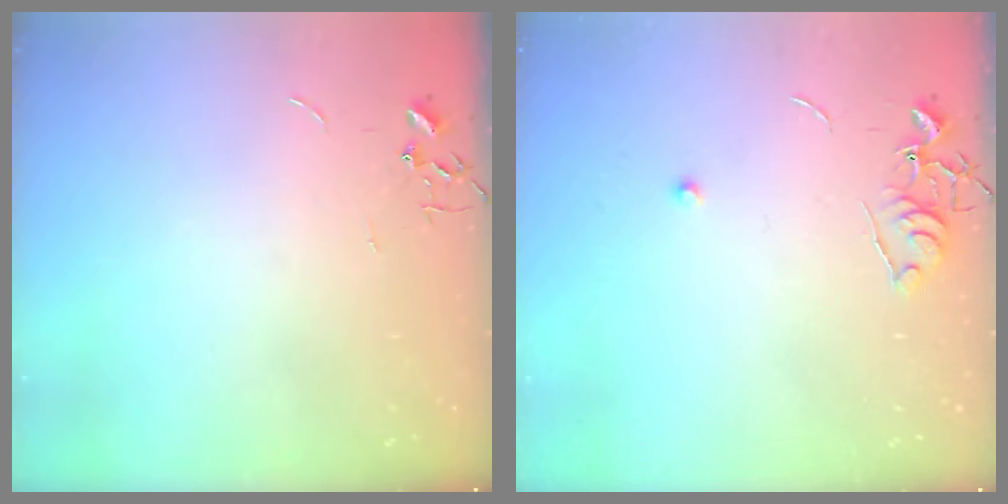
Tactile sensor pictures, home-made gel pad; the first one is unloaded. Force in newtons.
{"total": 6.0, "press": 6.0, "slide": 0.7}